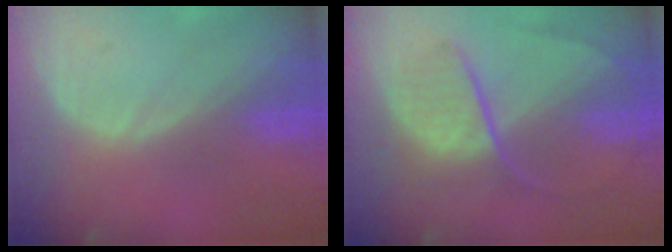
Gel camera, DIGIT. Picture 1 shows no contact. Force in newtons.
{"total": 8.8, "press": 7.6, "slide": 4.6}